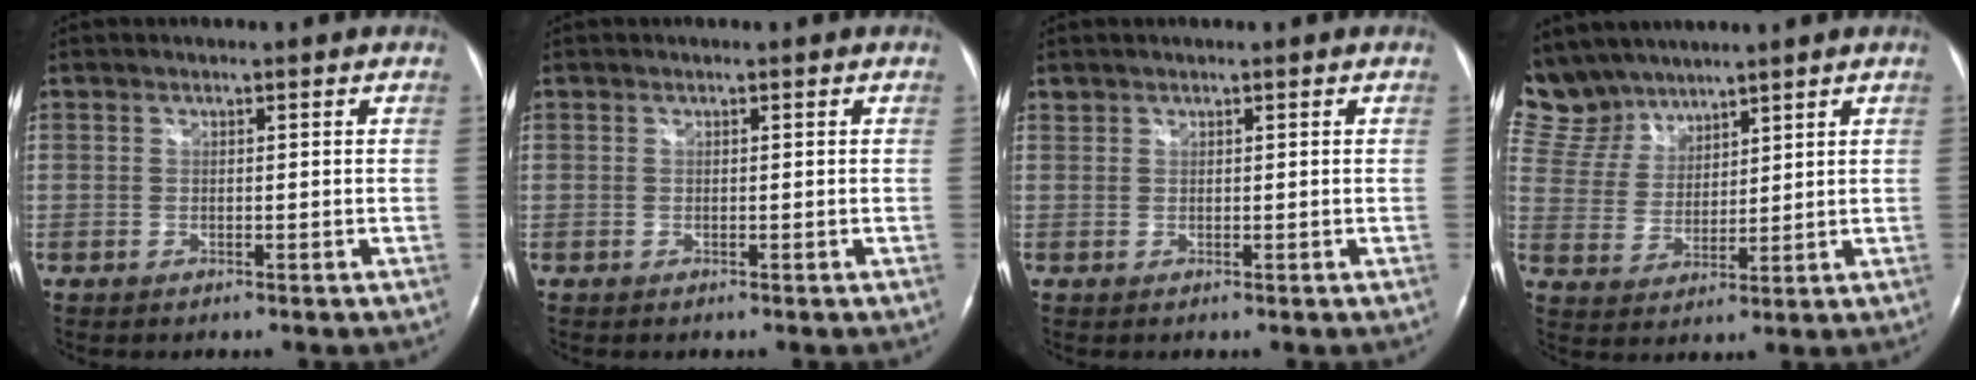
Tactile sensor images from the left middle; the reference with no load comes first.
{"total": 0.0}
{"total": 0.5, "force": [0.5, 0.2, -0.1], "torque": [-0.002, 0.006, 0.010]}
{"total": 10.2, "force": [9.1, 4.5, 0.6], "torque": [-0.025, 0.015, 0.199]}